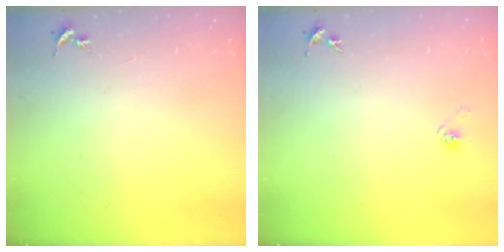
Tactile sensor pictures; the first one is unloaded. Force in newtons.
{"total": 2.9, "press": 2.6, "slide": 1.4}